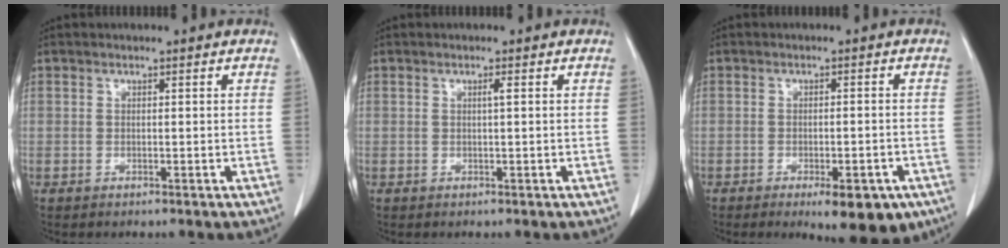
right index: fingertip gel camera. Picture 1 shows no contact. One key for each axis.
{"total": 0.7, "fx": 0.2, "fy": -0.1, "fz": 0.7, "tx": -0.012, "ty": 0.001, "tz": 0.004}
{"total": 8.6, "fx": -5.4, "fy": 2.8, "fz": 6.1, "tx": -0.065, "ty": -0.005, "tz": -0.069}